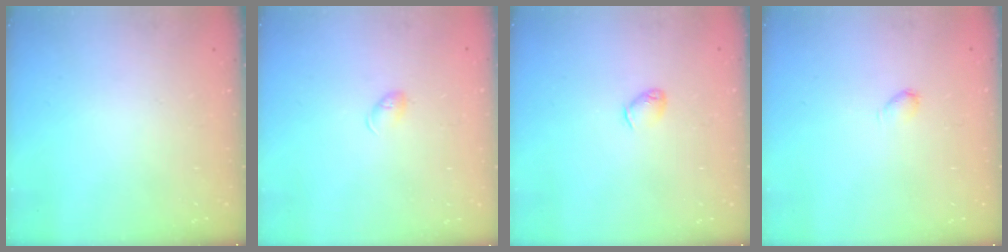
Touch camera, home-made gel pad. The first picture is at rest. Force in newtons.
{"total": 4.1, "press": 4.0, "slide": 0.7}
{"total": 3.3, "press": 3.2, "slide": 0.6}
{"total": 2.3, "press": 2.3, "slide": 0.4}